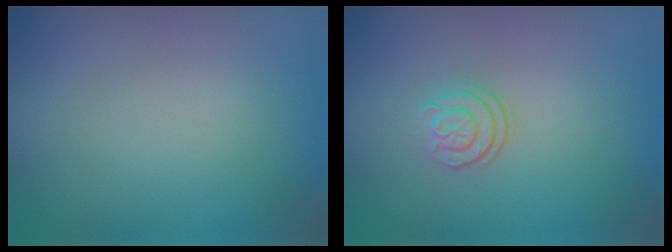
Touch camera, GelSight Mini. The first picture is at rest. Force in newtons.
{"total": 2.4, "press": 1.8, "slide": 1.5}